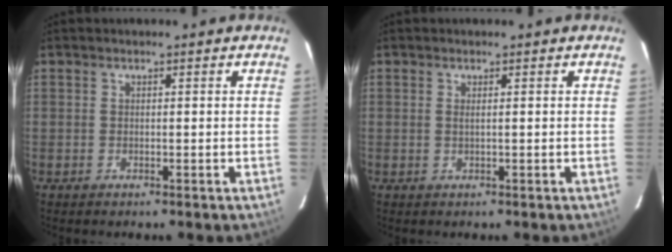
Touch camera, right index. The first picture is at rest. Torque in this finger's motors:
{"motor_torque": [-0.01, 0.09, -0.02, 0.00]}